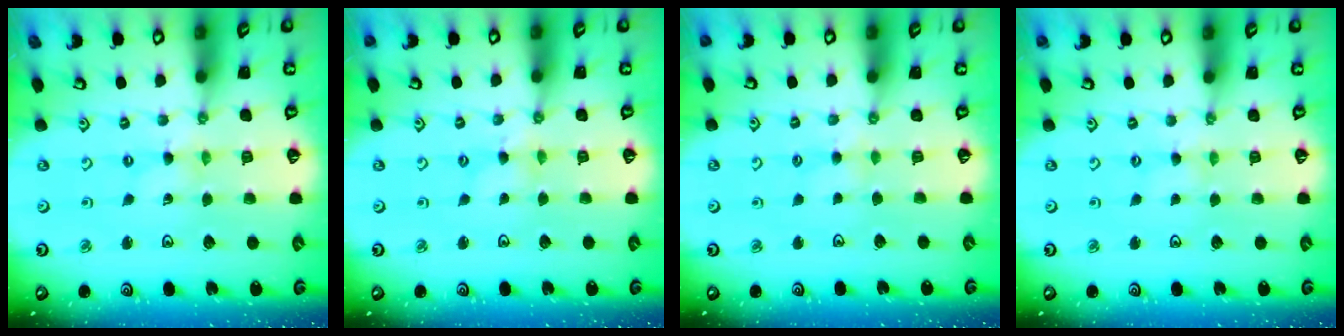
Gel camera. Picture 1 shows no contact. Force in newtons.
{"total": 1.3, "press": 1.3, "slide": 0.3}
{"total": 3.9, "press": 3.9, "slide": 0.6}
{"total": 1.1, "press": 1.1, "slide": 0.2}